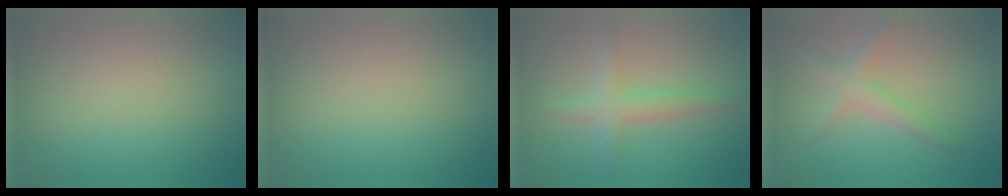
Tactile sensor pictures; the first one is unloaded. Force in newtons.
{"total": 0.0}
{"total": 2.7, "press": 2.7, "slide": 0.2}
{"total": 2.2, "press": 2.2, "slide": 0.1}